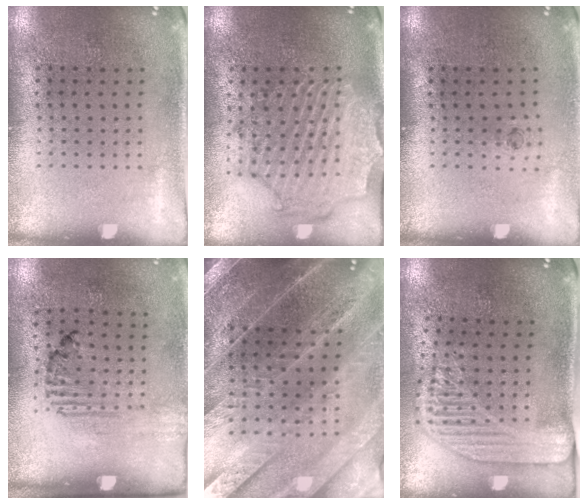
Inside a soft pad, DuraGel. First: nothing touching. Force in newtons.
{"total": 2.2, "press": 2.1, "slide": 0.8}
{"total": 0.6, "press": 0.3, "slide": 0.5}
{"total": 1.7, "press": 1.0, "slide": 1.4}
{"total": 4.0, "press": 3.7, "slide": 1.5}
{"total": 2.2, "press": 1.7, "slide": 1.3}